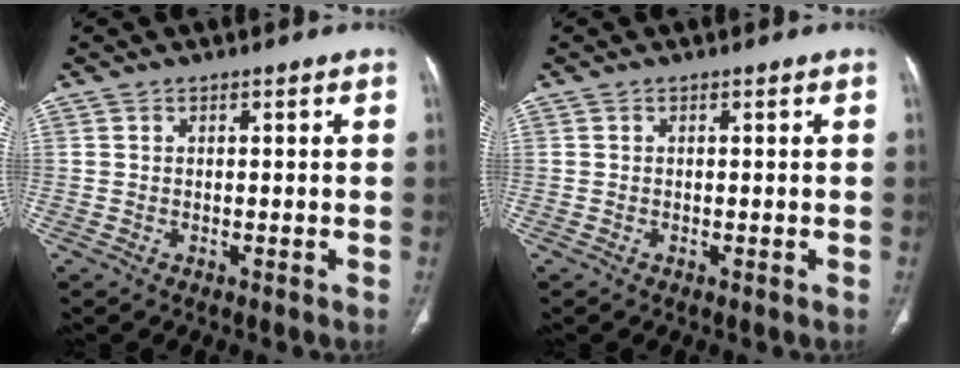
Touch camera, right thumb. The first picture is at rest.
{"total": 0.0}